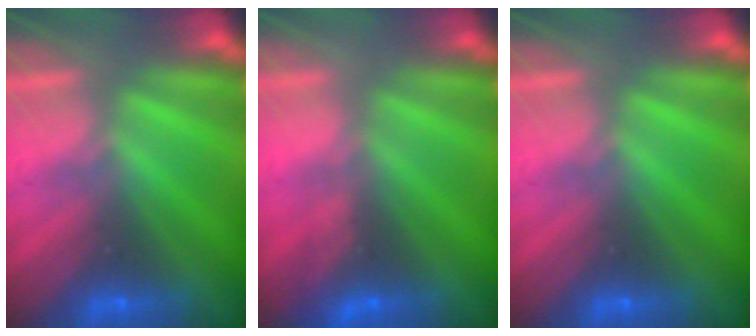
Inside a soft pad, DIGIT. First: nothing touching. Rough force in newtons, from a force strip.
{"total": 3.4}
{"total": 0.0}